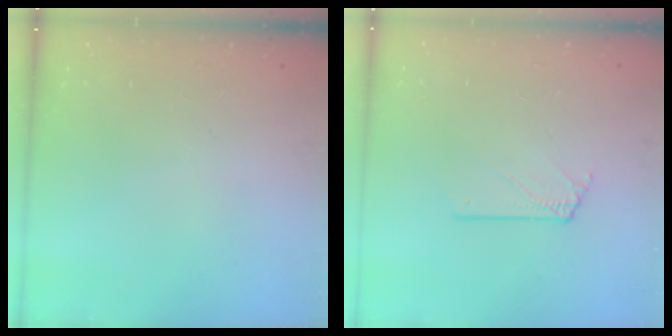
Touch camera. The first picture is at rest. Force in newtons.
{"total": 1.5, "press": 1.5, "slide": 0.1}